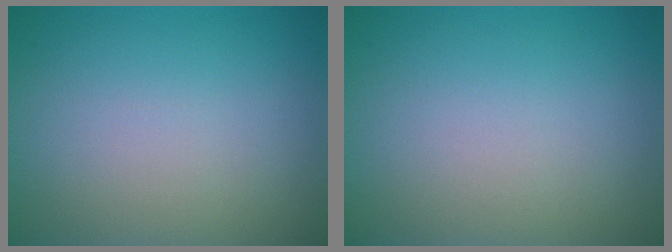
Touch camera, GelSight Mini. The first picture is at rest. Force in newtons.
{"total": 0.0}